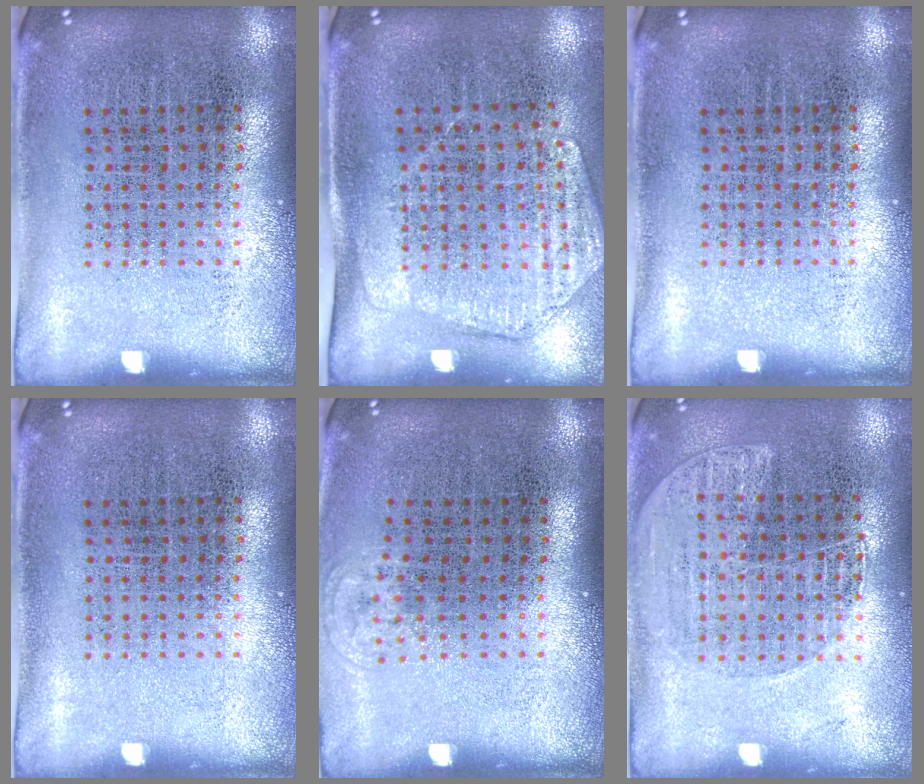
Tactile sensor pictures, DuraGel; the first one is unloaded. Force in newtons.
{"total": 1.7, "press": 1.5, "slide": 0.9}
{"total": 0.0}
{"total": 0.0}
{"total": 0.6, "press": 0.5, "slide": 0.3}
{"total": 1.3, "press": 1.3, "slide": 0.1}